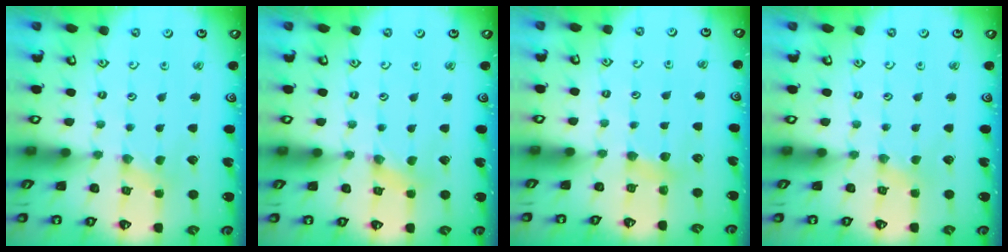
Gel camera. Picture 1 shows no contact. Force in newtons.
{"total": 1.1, "press": 1.1, "slide": 0.2}
{"total": 3.9, "press": 3.9, "slide": 0.5}
{"total": 0.9, "press": 0.8, "slide": 0.2}